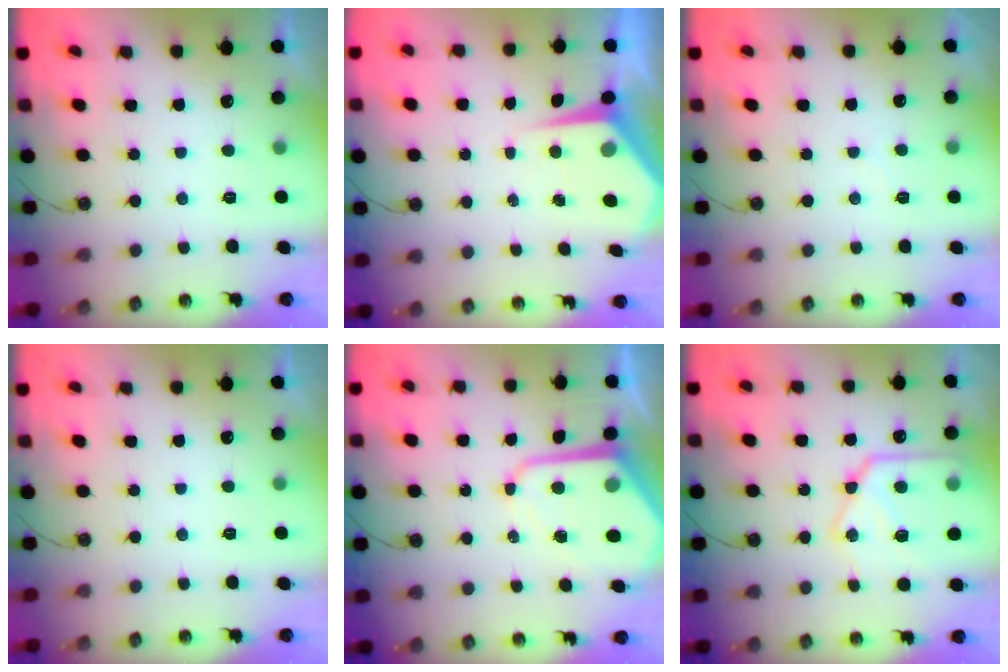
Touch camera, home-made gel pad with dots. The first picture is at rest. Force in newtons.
{"total": 4.9, "press": 4.8, "slide": 0.5}
{"total": 3.5, "press": 3.5, "slide": 0.6}
{"total": 0.0}
{"total": 11.0, "press": 11.0, "slide": 0.9}
{"total": 16.4, "press": 16.4, "slide": 1.6}